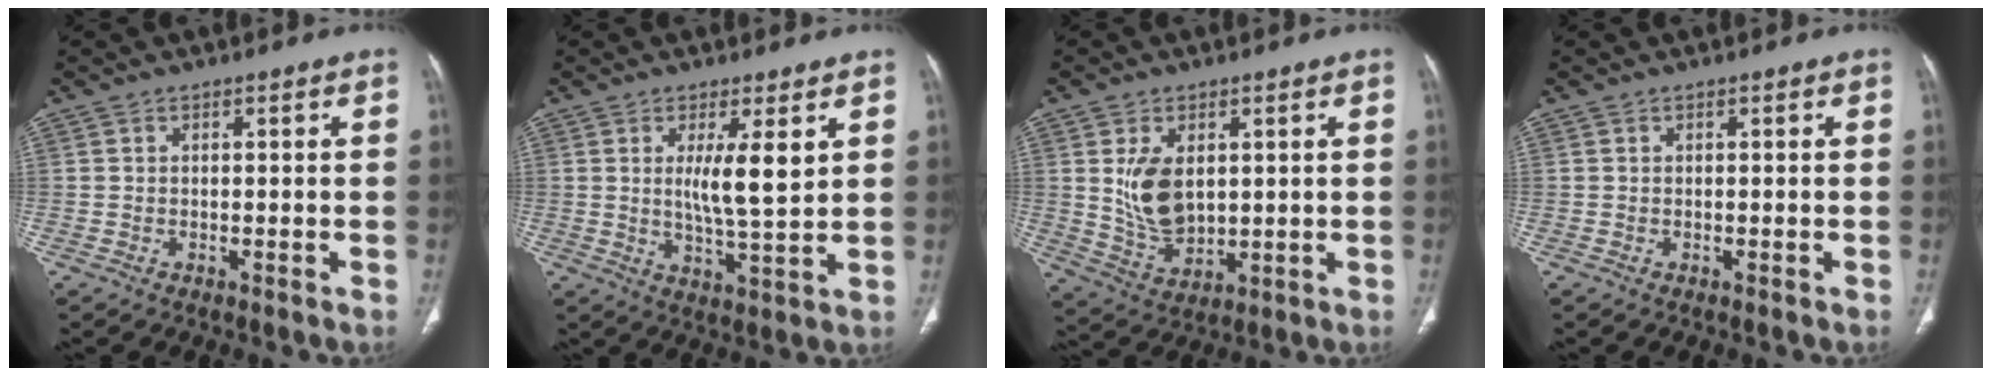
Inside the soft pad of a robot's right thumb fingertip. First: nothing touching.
{"total": 7.9, "force": [2.4, 1.6, 7.4], "torque": [-0.124, -0.029, 0.047]}
{"total": 9.3, "force": [1.8, 5.8, 7.0], "torque": [-0.116, -0.018, 0.052]}
{"total": 0.0}